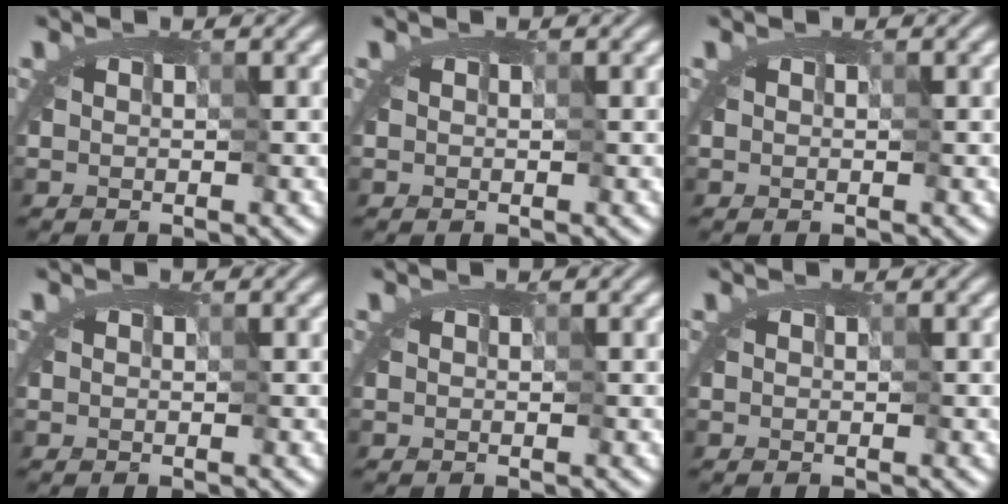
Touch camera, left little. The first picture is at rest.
{"total": 0.0}
{"total": 0.0}
{"total": 0.0}
{"total": 0.0}
{"total": 0.0}